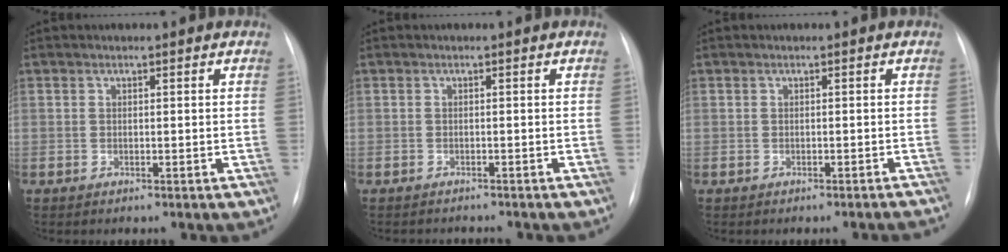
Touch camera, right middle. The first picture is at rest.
{"total": 2.8, "force": [-2.7, 0.6, 0.5], "torque": [-0.001, -0.006, -0.030]}
{"total": 1.9, "force": [-1.8, -0.2, 0.5], "torque": [-0.005, 0.001, -0.020]}